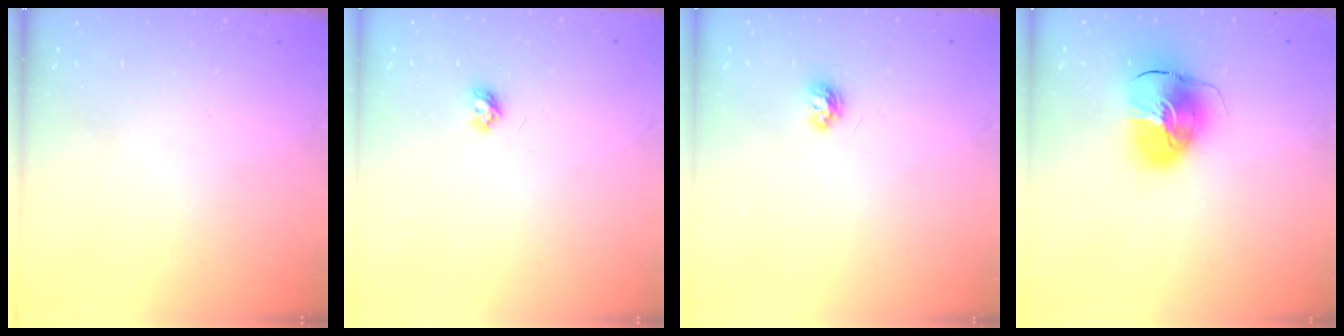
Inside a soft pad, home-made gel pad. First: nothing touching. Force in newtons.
{"total": 3.9, "press": 3.8, "slide": 0.5}
{"total": 3.9, "press": 3.8, "slide": 0.5}
{"total": 11.5, "press": 11.4, "slide": 1.5}